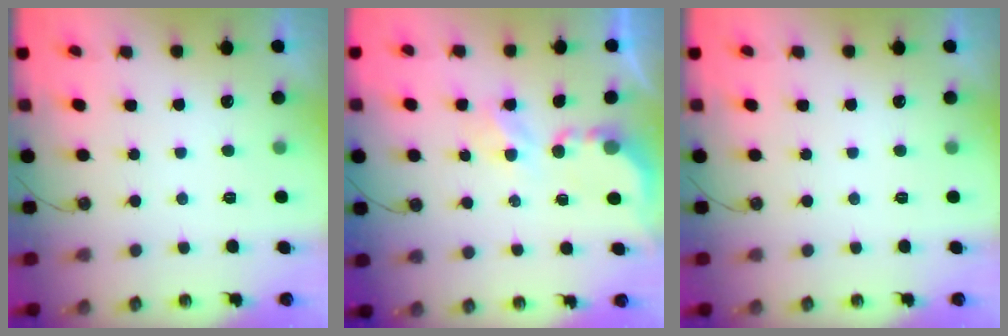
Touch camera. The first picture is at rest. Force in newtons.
{"total": 4.0, "press": 4.0, "slide": 0.3}
{"total": 0.0}